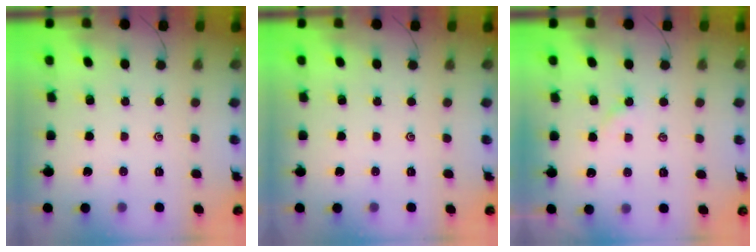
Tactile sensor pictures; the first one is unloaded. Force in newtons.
{"total": 0.0}
{"total": 3.0, "press": 3.0, "slide": 0.4}